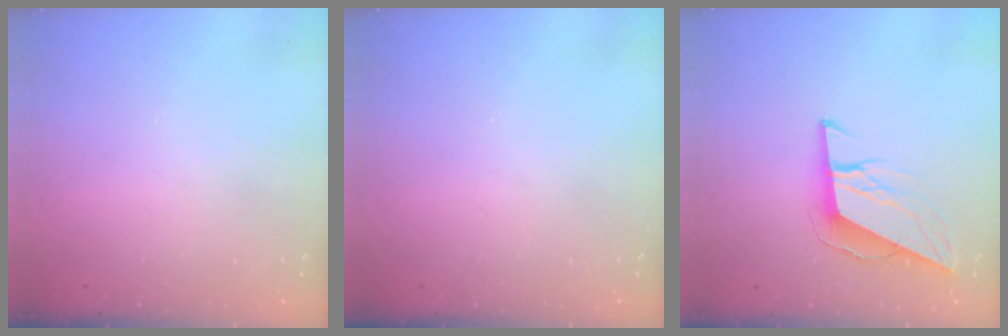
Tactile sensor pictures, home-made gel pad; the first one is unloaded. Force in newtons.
{"total": 0.0}
{"total": 9.3, "press": 9.3, "slide": 0.6}